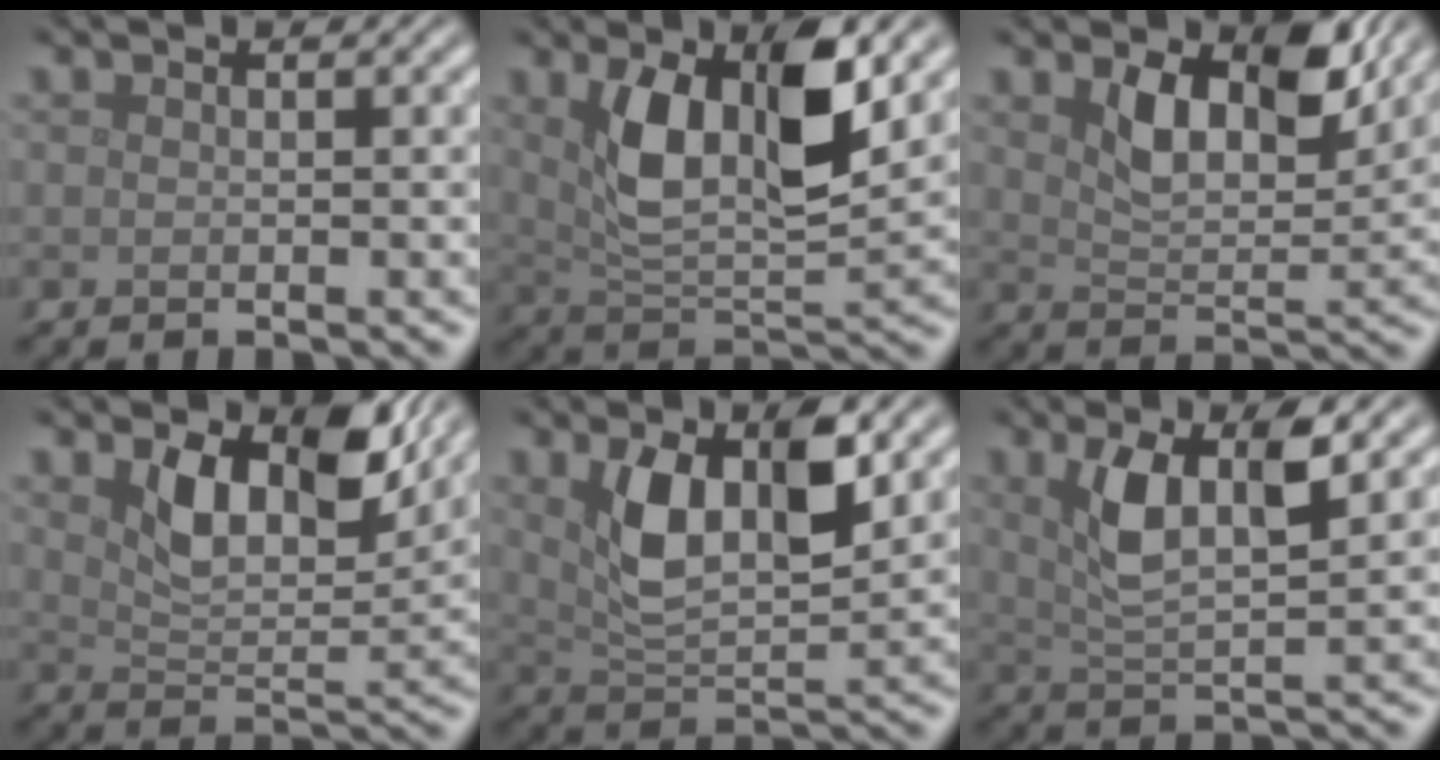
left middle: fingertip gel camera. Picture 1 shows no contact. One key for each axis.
{"total": 7.7, "fx": 2.5, "fy": 3.1, "fz": 6.6, "tx": -0.129, "ty": -0.001, "tz": 0.048}
{"total": 6.0, "fx": 3.0, "fy": 3.0, "fz": 4.2, "tx": -0.080, "ty": -0.010, "tz": 0.045}
{"total": 6.7, "fx": 3.2, "fy": 3.5, "fz": 4.8, "tx": -0.088, "ty": -0.011, "tz": 0.049}
{"total": 6.3, "fx": 2.3, "fy": 2.7, "fz": 5.2, "tx": -0.106, "ty": -0.001, "tz": 0.045}
{"total": 5.0, "fx": 2.1, "fy": 1.5, "fz": 4.2, "tx": -0.091, "ty": 0.003, "tz": 0.040}